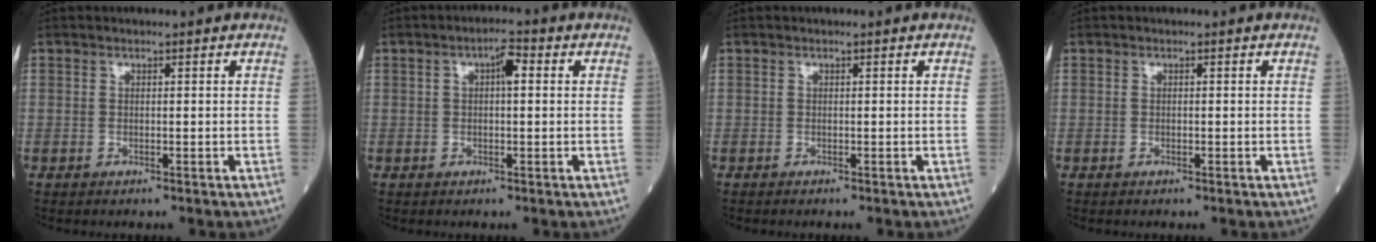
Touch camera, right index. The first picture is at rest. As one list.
[{"total": 3.2, "force": [0.7, 0.9, 3.0], "torque": [-0.049, 0.015, 0.009]}, {"total": 0.0}, {"total": 0.0}]